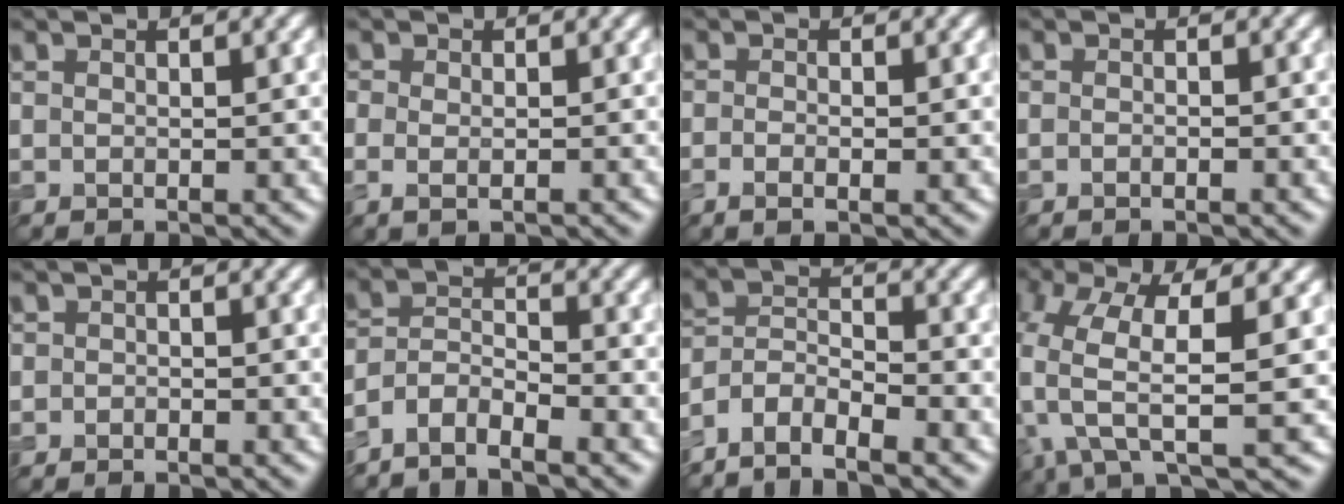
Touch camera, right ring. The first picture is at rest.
{"total": 1.3, "force": [-0.4, 0.6, 1.0], "torque": [-0.024, -0.006, -0.008]}
{"total": 1.5, "force": [-0.6, 0.4, 1.3], "torque": [-0.025, -0.006, -0.013]}
{"total": 0.7, "force": [-0.4, 0.2, 0.6], "torque": [-0.010, -0.003, -0.009]}
{"total": 0.8, "force": [-0.5, 0.6, 0.2], "torque": [-0.001, -0.003, -0.011]}
{"total": 4.0, "force": [-3.4, 1.0, 1.8], "torque": [-0.032, 0.002, -0.072]}
{"total": 5.3, "force": [-4.4, 1.6, 2.5], "torque": [-0.038, 0.000, -0.090]}
{"total": 7.8, "force": [0.7, 3.0, 7.2], "torque": [-0.159, -0.014, 0.011]}